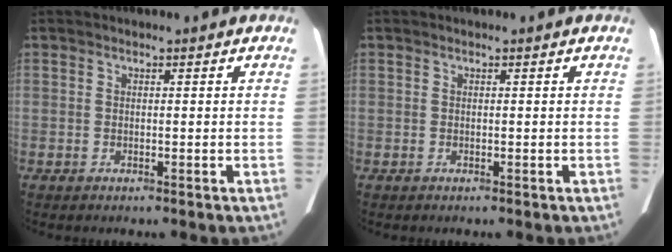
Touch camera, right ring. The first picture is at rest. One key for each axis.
{"total": 0.0}